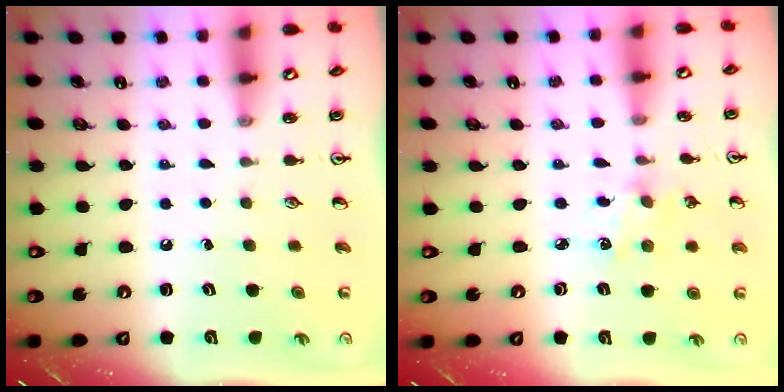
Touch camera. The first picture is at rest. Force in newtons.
{"total": 1.8, "press": 1.7, "slide": 0.3}